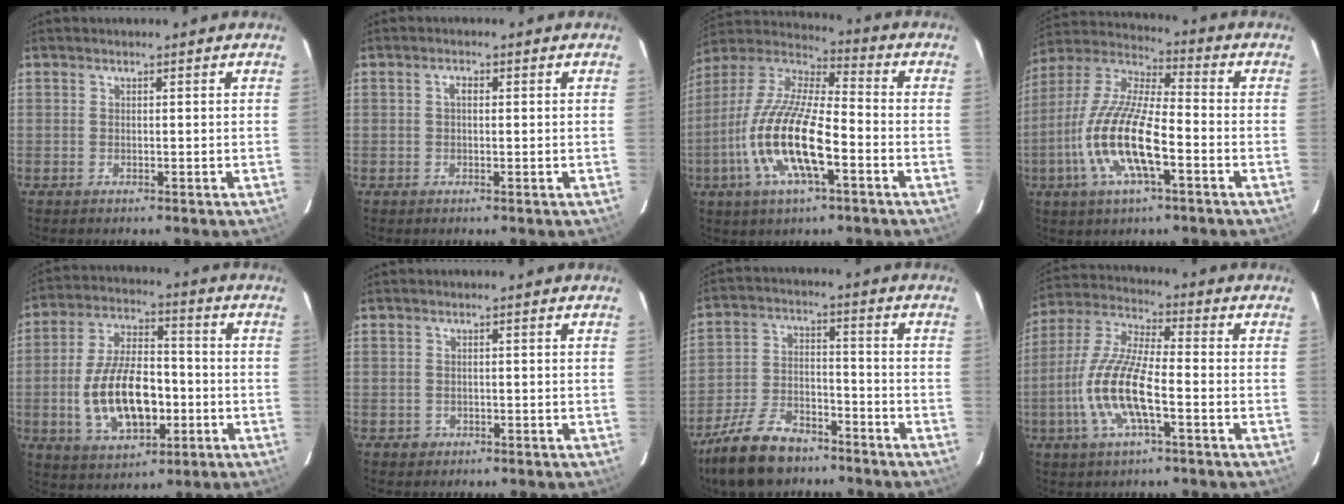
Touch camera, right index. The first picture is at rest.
{"total": 1.5, "force": [0.2, 0.8, 1.2], "torque": [-0.022, 0.008, 0.000]}
{"total": 18.0, "force": [-6.0, 5.4, 16.1], "torque": [-0.329, -0.012, -0.122]}
{"total": 16.4, "force": [-5.4, 4.7, 14.8], "torque": [-0.305, -0.009, -0.111]}
{"total": 15.8, "force": [-3.5, 8.3, 13.0], "torque": [-0.258, 0.008, -0.046]}
{"total": 1.6, "force": [-0.7, 1.4, 0.2], "torque": [-0.003, 0.003, -0.006]}
{"total": 14.7, "force": [-10.8, 6.8, 7.3], "torque": [-0.170, -0.001, -0.191]}
{"total": 13.7, "force": [-4.2, 3.6, 12.5], "torque": [-0.265, -0.004, -0.085]}